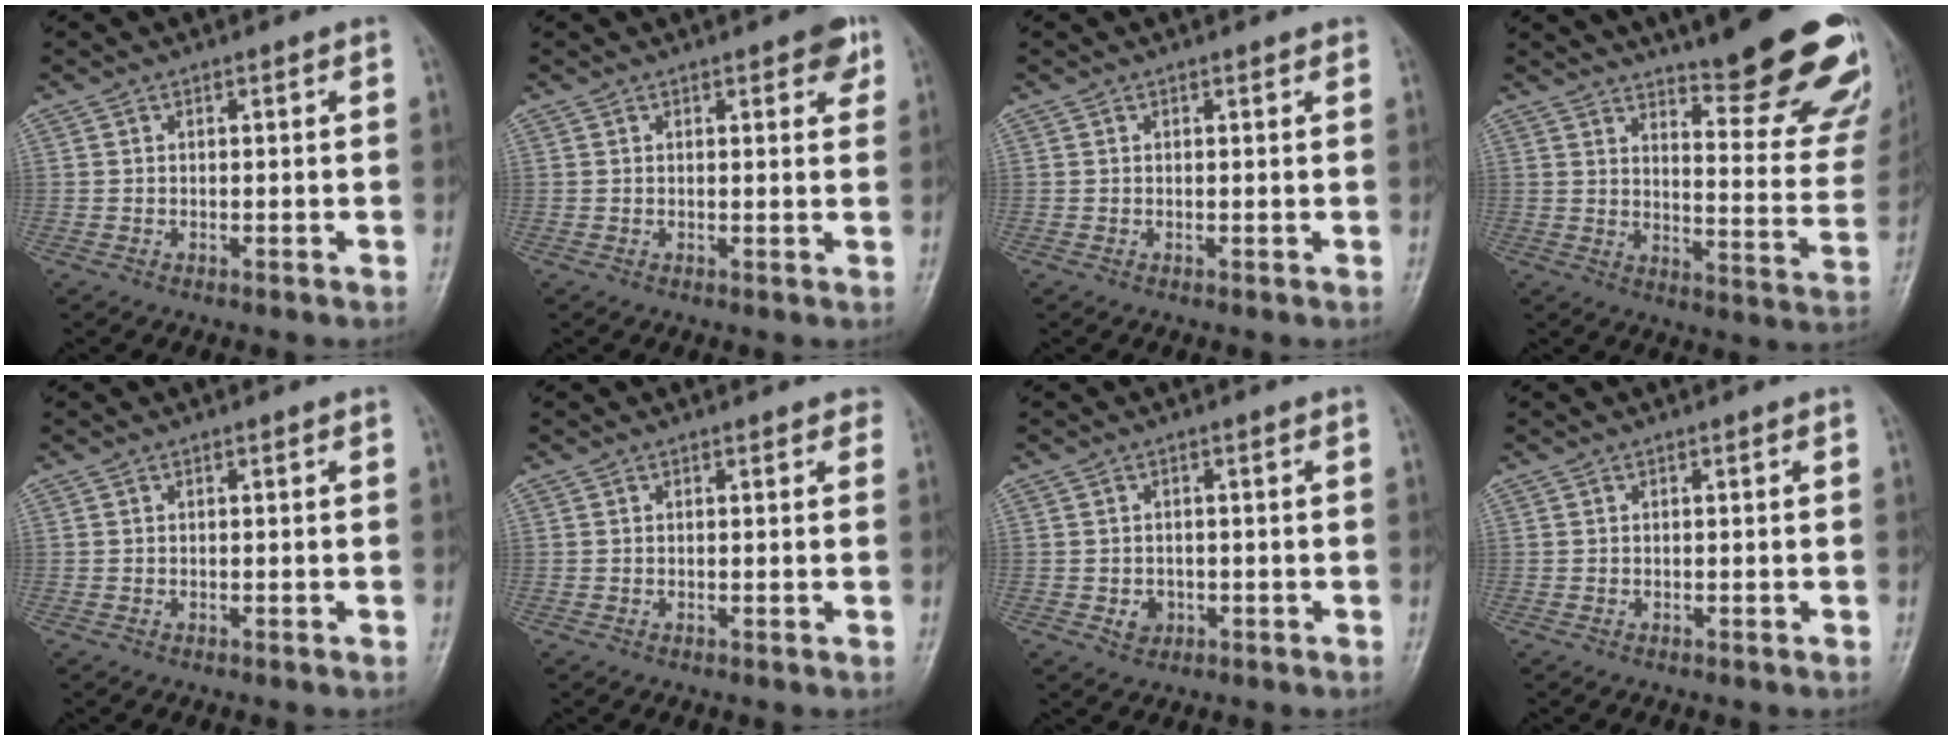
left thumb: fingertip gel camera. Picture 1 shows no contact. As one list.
[{"total": 4.0, "force": [2.2, 1.6, 2.9], "torque": [-0.022, -0.006, 0.021]}, {"total": 0.9, "force": [0.7, 0.3, 0.5], "torque": [-0.007, -0.001, 0.006]}, {"total": 26.7, "force": [19.1, 6.8, 17.5], "torque": [-0.182, -0.114, 0.239]}, {"total": 0.0}, {"total": 1.6, "force": [1.3, 0.8, 0.7], "torque": [0.007, -0.001, 0.006]}, {"total": 2.3, "force": [-0.6, 2.0, 0.9], "torque": [-0.005, 0.003, -0.002]}, {"total": 0.0}]